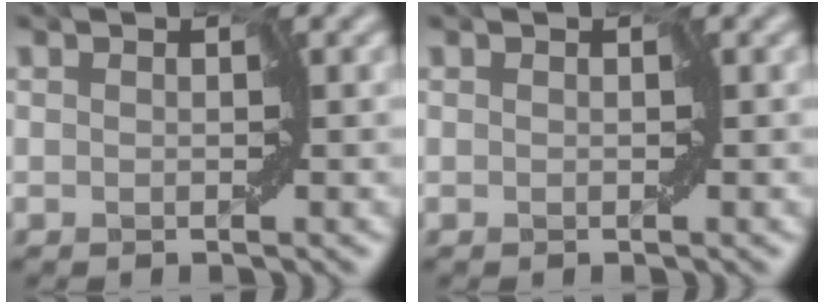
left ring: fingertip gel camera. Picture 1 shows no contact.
{"total": 0.0}